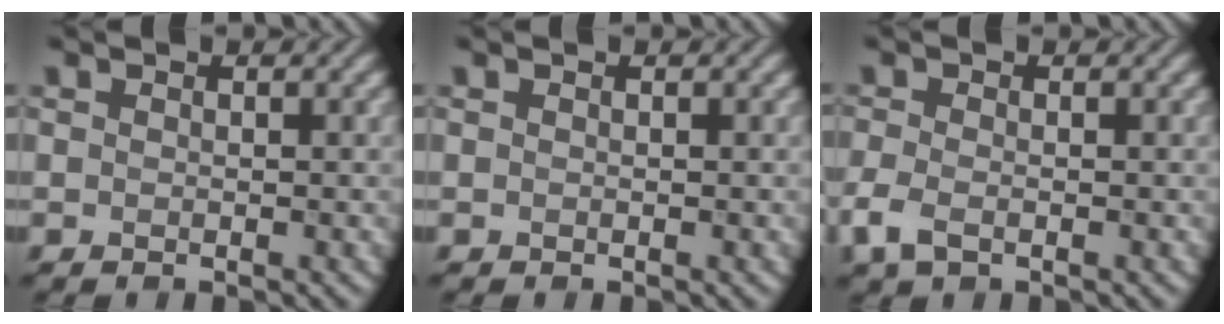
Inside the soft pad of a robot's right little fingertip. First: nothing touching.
{"total": 0.0}
{"total": 2.7, "force": [-1.3, 1.3, 1.9], "torque": [-0.053, -0.007, -0.036]}